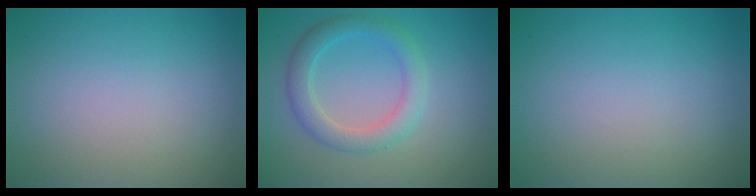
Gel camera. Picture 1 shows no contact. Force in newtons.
{"total": 3.4, "press": 3.4, "slide": 0.2}
{"total": 0.0}